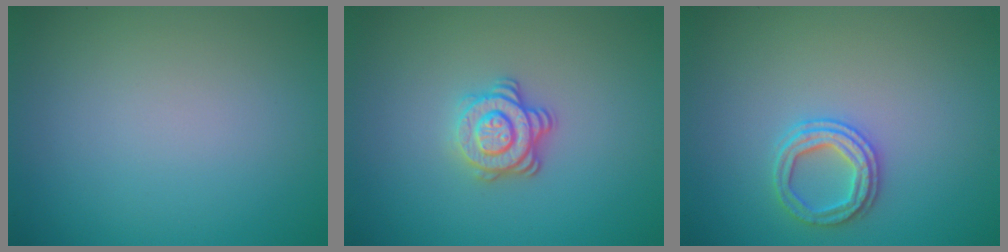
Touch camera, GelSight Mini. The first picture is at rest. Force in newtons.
{"total": 3.4, "press": 2.9, "slide": 1.8}
{"total": 2.4, "press": 2.4, "slide": 0.4}